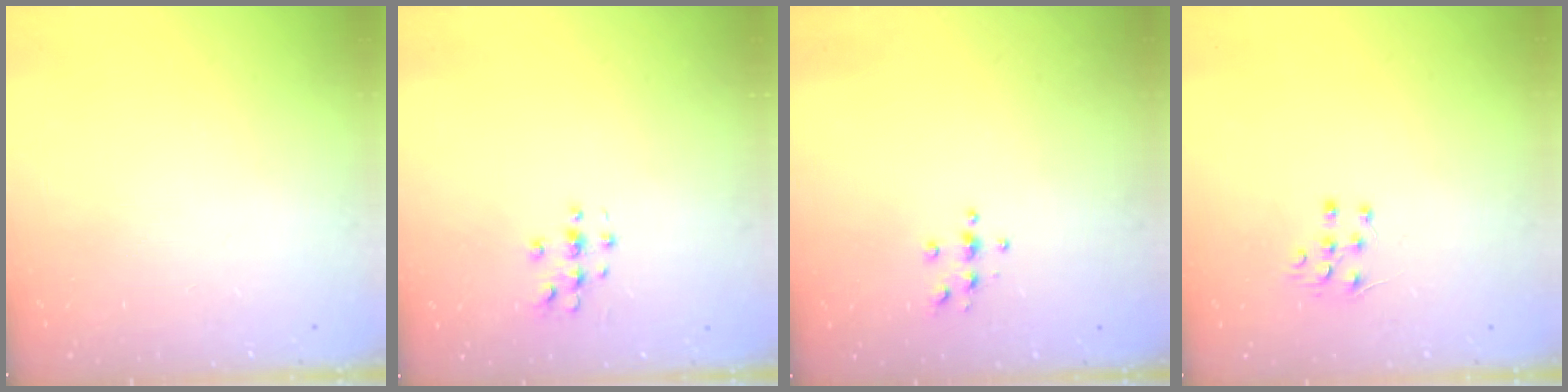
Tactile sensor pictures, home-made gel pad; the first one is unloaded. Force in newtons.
{"total": 3.1, "press": 3.1, "slide": 0.3}
{"total": 3.8, "press": 3.8, "slide": 0.4}
{"total": 4.7, "press": 4.7, "slide": 0.3}